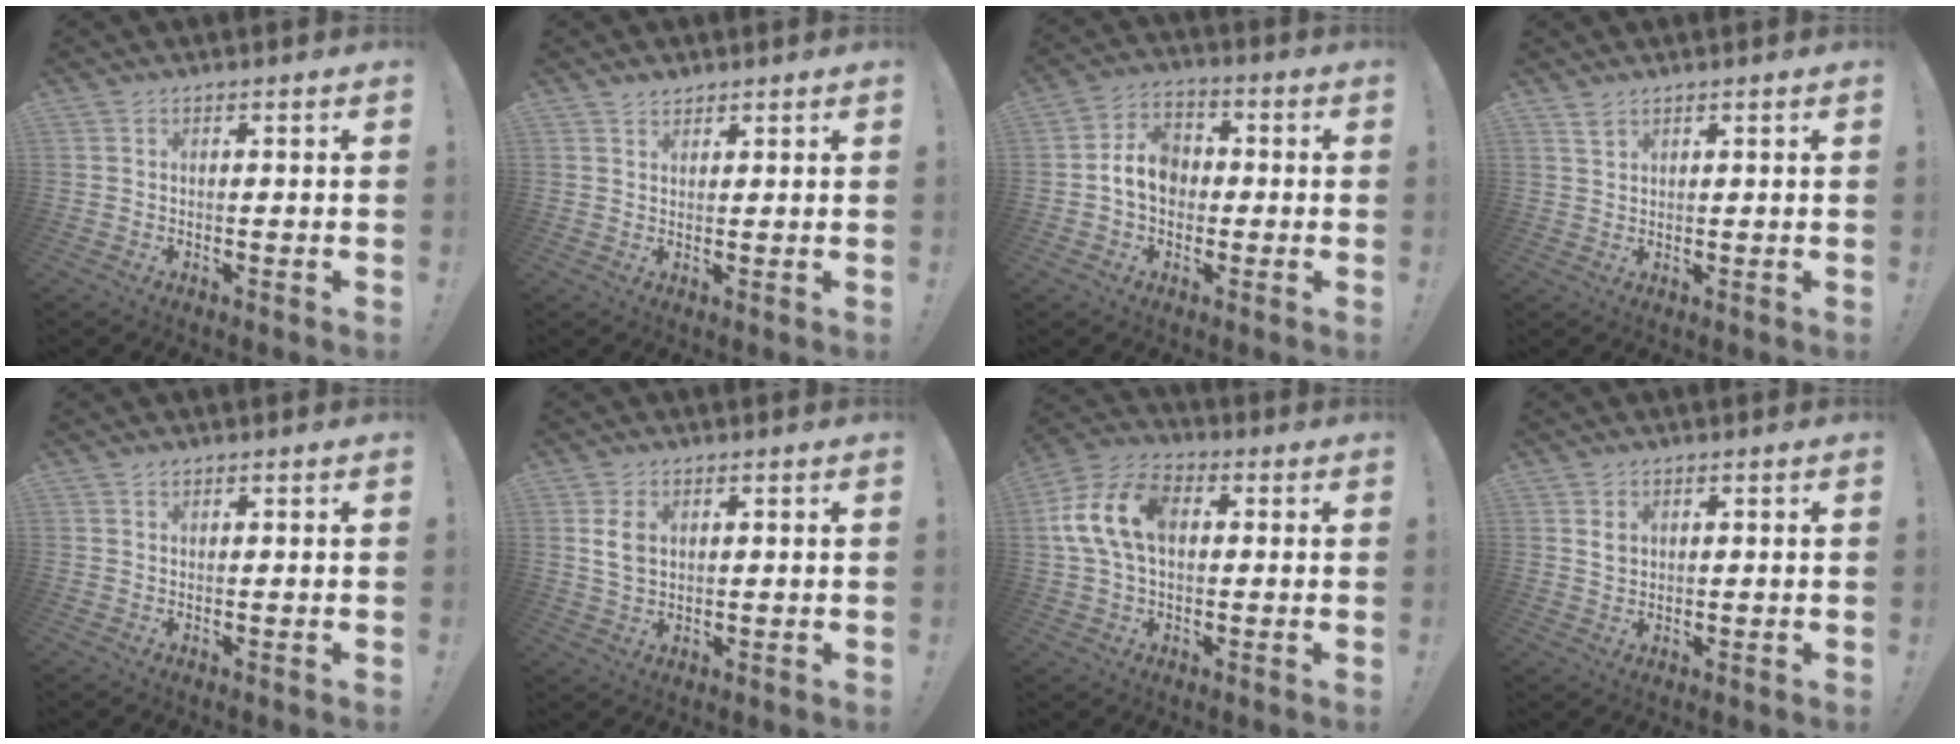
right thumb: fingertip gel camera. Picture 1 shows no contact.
{"total": 2.0, "force": [1.7, 0.9, 0.4], "torque": [0.001, -0.012, 0.031]}
{"total": 10.0, "force": [-0.6, 7.7, 6.4], "torque": [-0.104, 0.013, -0.007]}
{"total": 2.2, "force": [1.7, 0.8, 1.0], "torque": [-0.016, -0.009, 0.032]}
{"total": 0.6, "force": [0.5, 0.3, 0.1], "torque": [0.000, -0.001, 0.010]}
{"total": 5.5, "force": [1.6, 3.8, 3.6], "torque": [-0.058, -0.001, 0.027]}
{"total": 14.7, "force": [2.1, 9.5, 11.0], "torque": [-0.224, 0.011, 0.039]}
{"total": 2.6, "force": [1.2, 1.9, 1.2], "torque": [-0.003, -0.005, 0.018]}